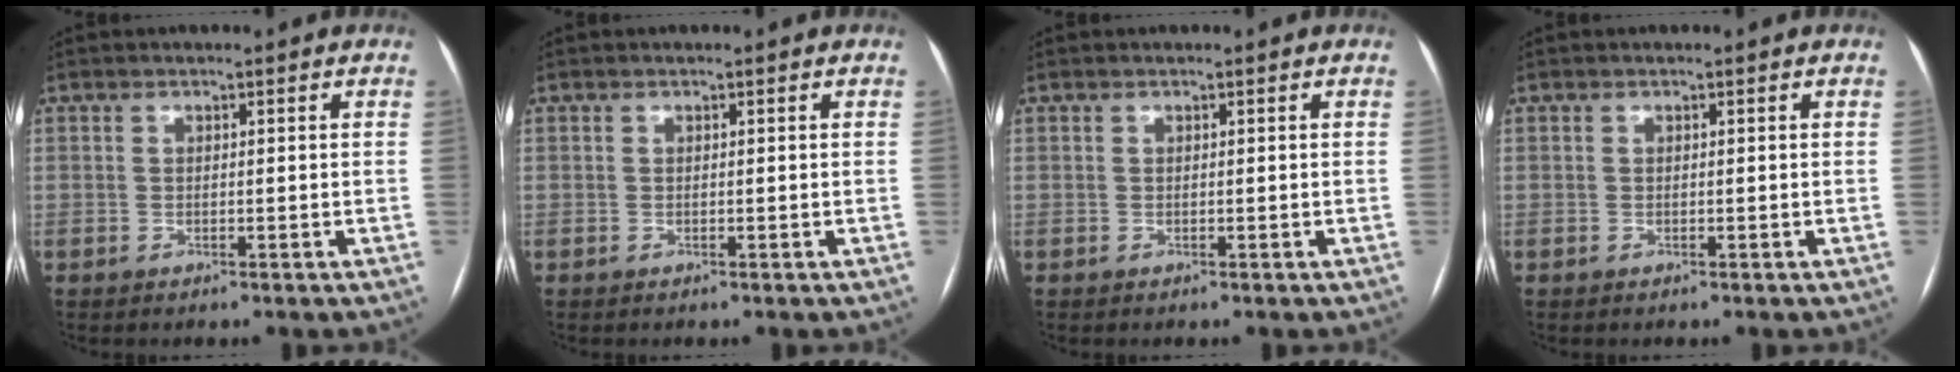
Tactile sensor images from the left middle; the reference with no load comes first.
{"total": 0.0}
{"total": 0.0}
{"total": 0.0}